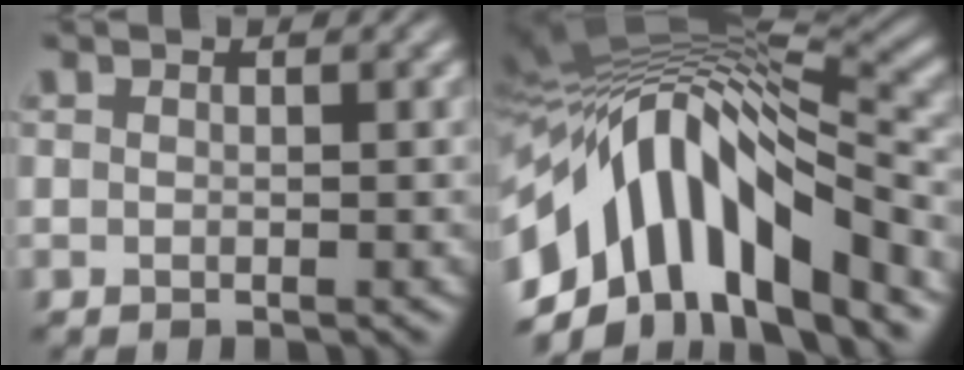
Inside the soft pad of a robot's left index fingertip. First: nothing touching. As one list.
[{"total": 13.0, "force": [-4.1, 6.1, 10.7], "torque": [-0.176, 0.016, -0.067]}]